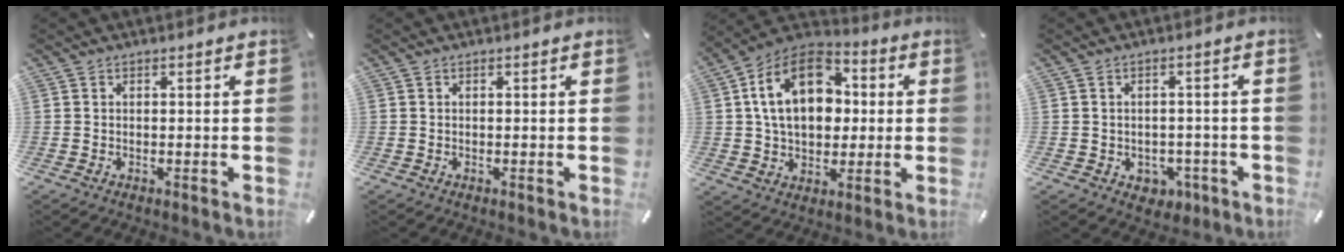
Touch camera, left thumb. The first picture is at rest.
{"total": 0.0}
{"total": 17.8, "force": [3.2, 12.9, 11.8], "torque": [-0.219, 0.000, 0.057]}
{"total": 4.2, "force": [-1.1, 3.7, 1.7], "torque": [-0.013, 0.003, -0.020]}